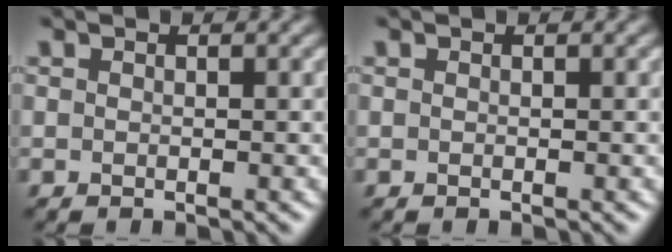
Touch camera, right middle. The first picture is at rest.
{"total": 0.0}